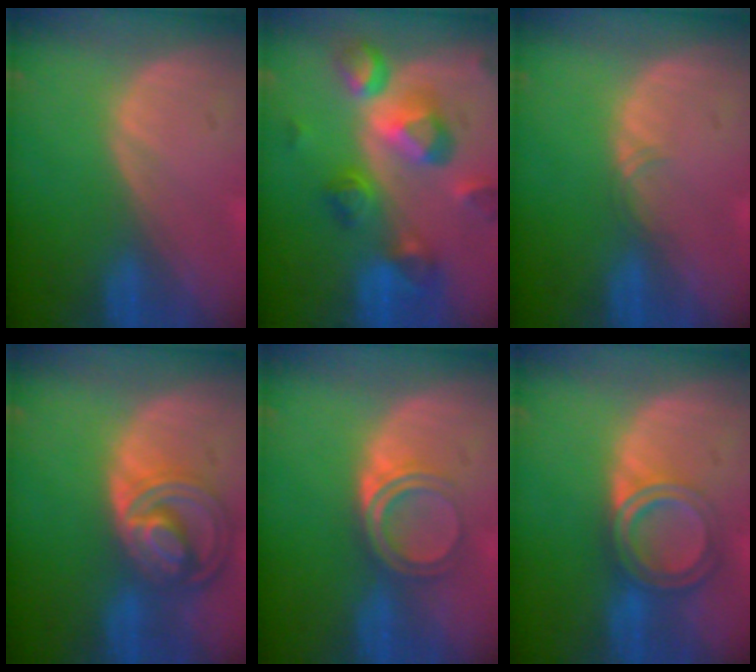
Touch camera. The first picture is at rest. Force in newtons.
{"total": 10.5, "press": 9.4, "slide": 4.7}
{"total": 0.9, "press": 0.8, "slide": 0.2}
{"total": 8.6, "press": 7.4, "slide": 4.4}
{"total": 4.9, "press": 4.2, "slide": 2.5}
{"total": 6.4, "press": 5.4, "slide": 3.4}